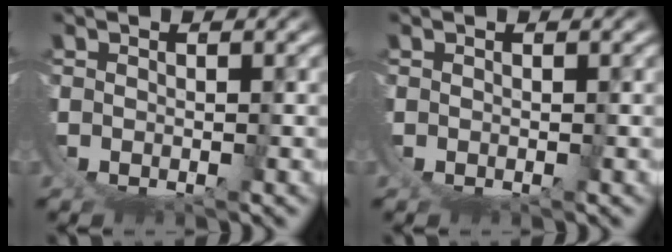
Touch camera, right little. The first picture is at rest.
{"total": 0.0}